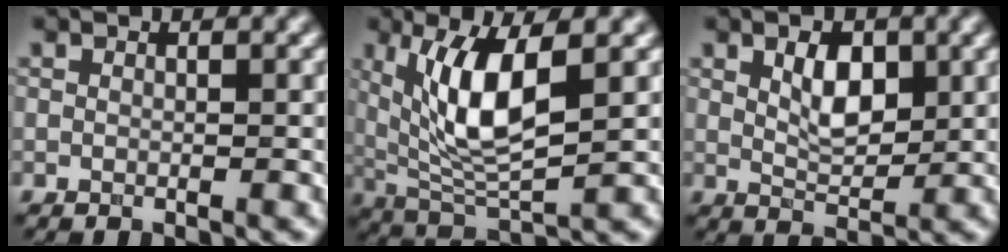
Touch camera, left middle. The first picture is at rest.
{"total": 6.9, "force": [1.8, 2.2, 6.3], "torque": [-0.136, -0.014, 0.051]}
{"total": 2.7, "force": [0.8, 1.4, 2.2], "torque": [-0.048, 0.000, 0.026]}